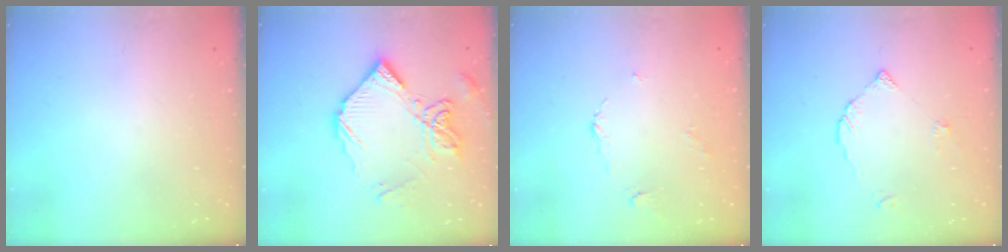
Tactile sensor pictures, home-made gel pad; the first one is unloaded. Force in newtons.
{"total": 13.4, "press": 13.3, "slide": 1.4}
{"total": 2.6, "press": 2.5, "slide": 0.4}
{"total": 2.9, "press": 2.9, "slide": 0.2}